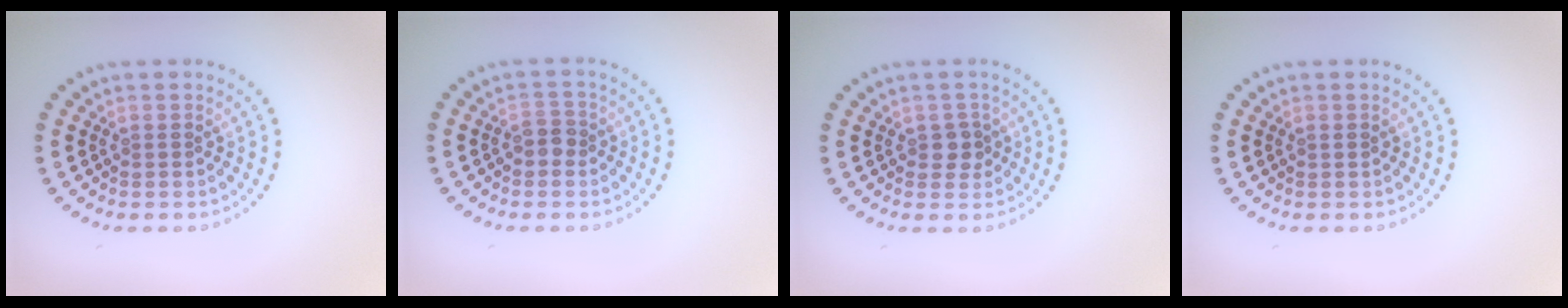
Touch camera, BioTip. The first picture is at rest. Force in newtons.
{"total": 1.6, "press": 1.5, "slide": 0.5}
{"total": 1.6, "press": 1.5, "slide": 0.5}
{"total": 0.5, "press": 0.5, "slide": 0.0}